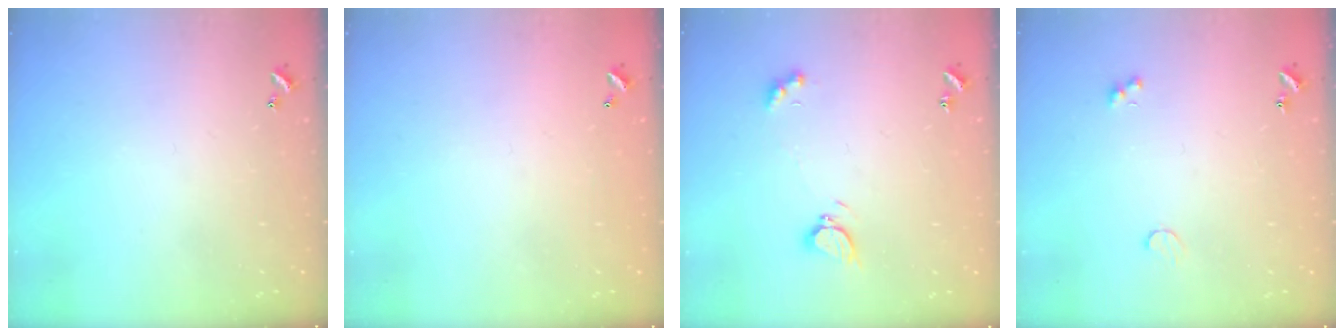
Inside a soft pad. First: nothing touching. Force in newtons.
{"total": 2.7, "press": 2.7, "slide": 0.1}
{"total": 5.2, "press": 5.1, "slide": 0.7}
{"total": 2.1, "press": 2.0, "slide": 0.8}